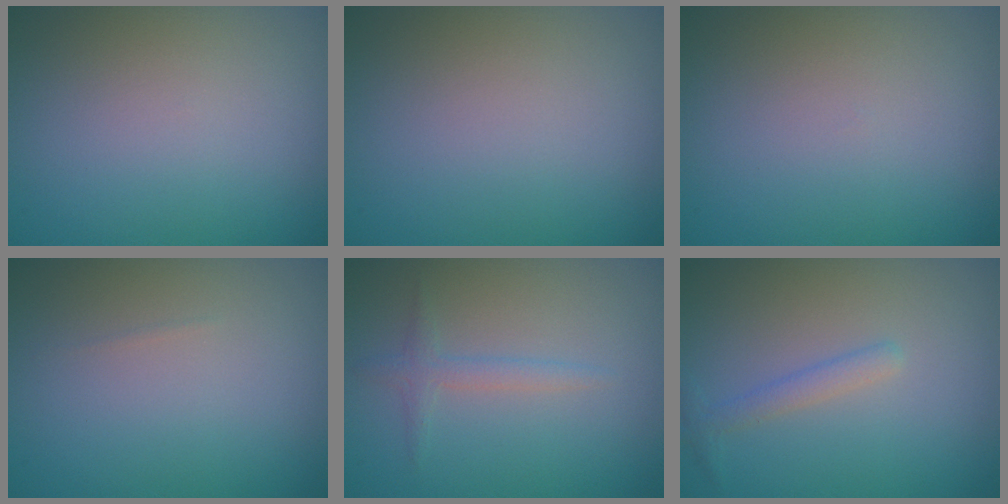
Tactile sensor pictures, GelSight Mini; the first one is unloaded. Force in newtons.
{"total": 0.0}
{"total": 0.0}
{"total": 0.0}
{"total": 1.5, "press": 1.5, "slide": 0.1}
{"total": 1.5, "press": 1.5, "slide": 0.1}